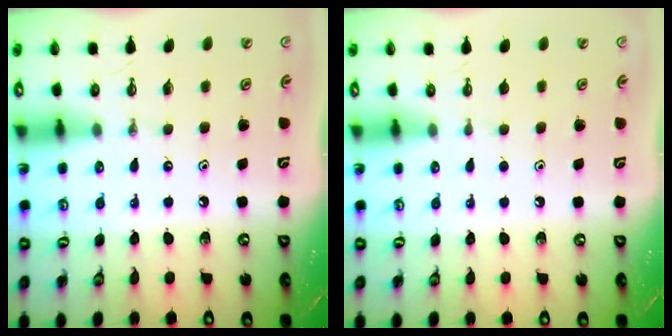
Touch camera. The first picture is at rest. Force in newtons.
{"total": 0.0}